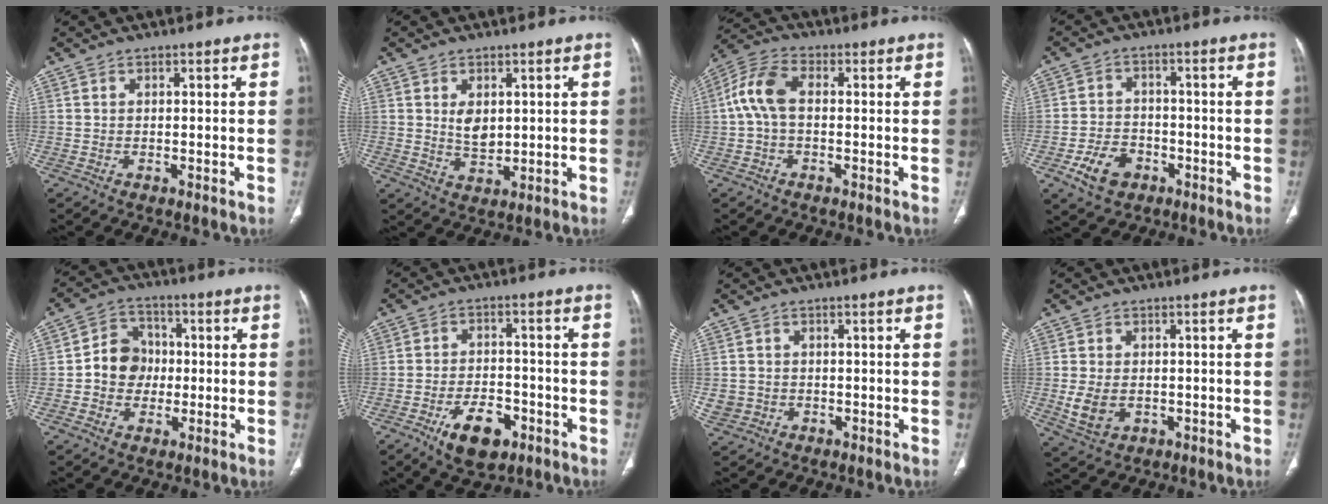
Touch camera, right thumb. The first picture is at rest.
{"total": 4.5, "force": [1.1, 2.9, 3.3], "torque": [-0.042, -0.014, 0.027]}
{"total": 7.9, "force": [0.1, 4.5, 6.5], "torque": [-0.140, 0.024, -0.006]}
{"total": 7.6, "force": [-3.6, 5.5, 3.9], "torque": [-0.058, 0.021, -0.059]}
{"total": 8.6, "force": [-0.5, 7.6, 4.0], "torque": [-0.030, 0.021, -0.019]}
{"total": 9.7, "force": [-5.0, 5.3, 6.4], "torque": [-0.090, 0.025, -0.076]}
{"total": 3.6, "force": [-0.5, 3.4, 1.2], "torque": [-0.018, 0.006, -0.001]}
{"total": 5.8, "force": [-0.8, 4.2, 3.9], "torque": [-0.073, -0.005, -0.004]}